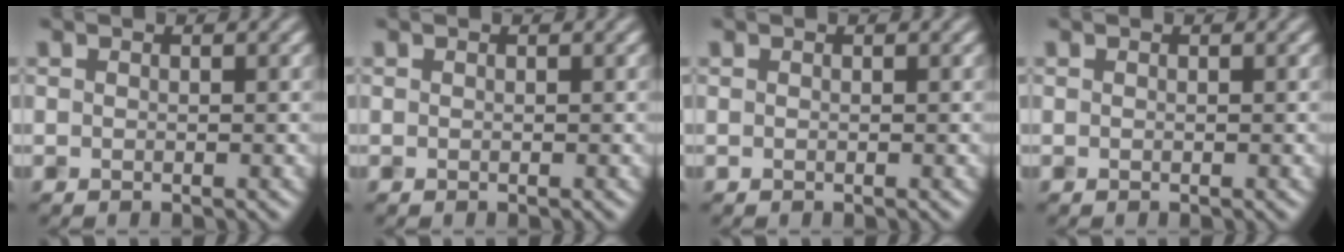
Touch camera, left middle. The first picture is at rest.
{"total": 0.0}
{"total": 0.0}
{"total": 0.0}